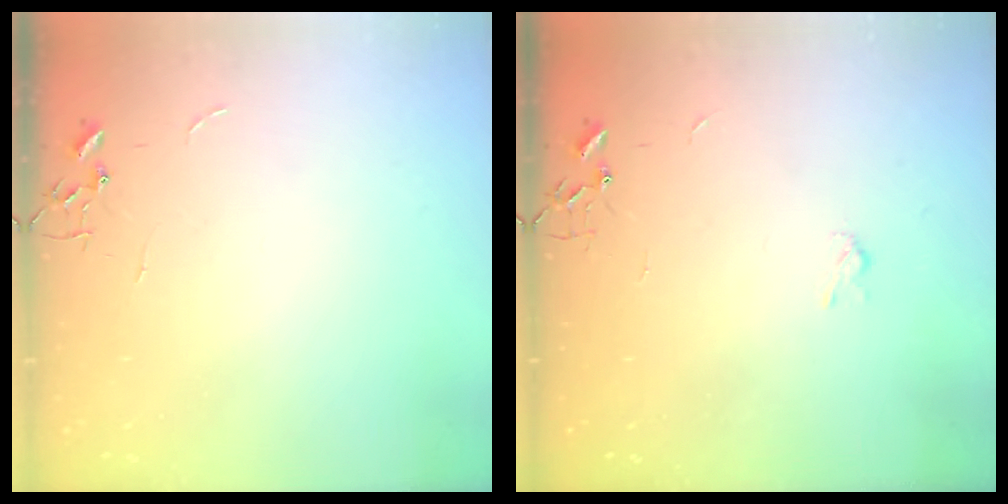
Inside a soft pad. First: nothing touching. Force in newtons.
{"total": 3.1, "press": 3.0, "slide": 0.7}